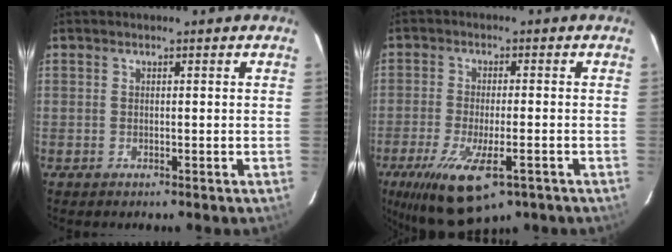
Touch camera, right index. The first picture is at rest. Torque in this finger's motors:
{"motor_torque": [1.31, -0.83, 0.58, 0.15]}